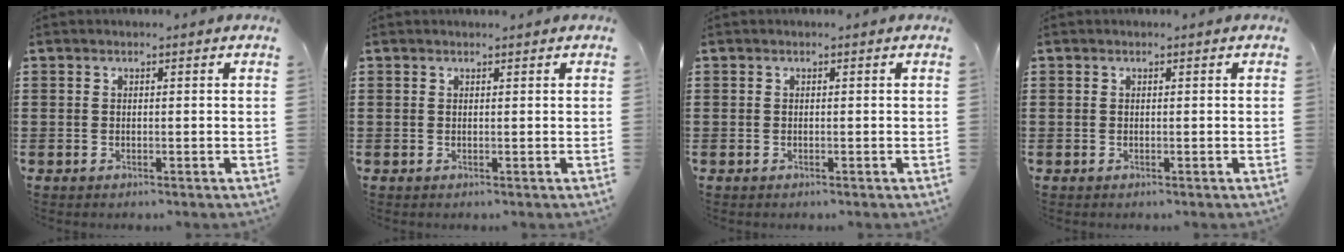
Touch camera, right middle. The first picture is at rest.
{"total": 0.0}
{"total": 0.0}
{"total": 0.0}